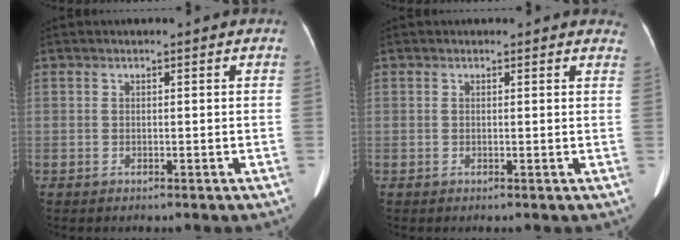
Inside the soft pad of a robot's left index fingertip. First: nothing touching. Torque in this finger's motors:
{"motor_torque": [0.17, -0.07, 0.03, -0.01]}